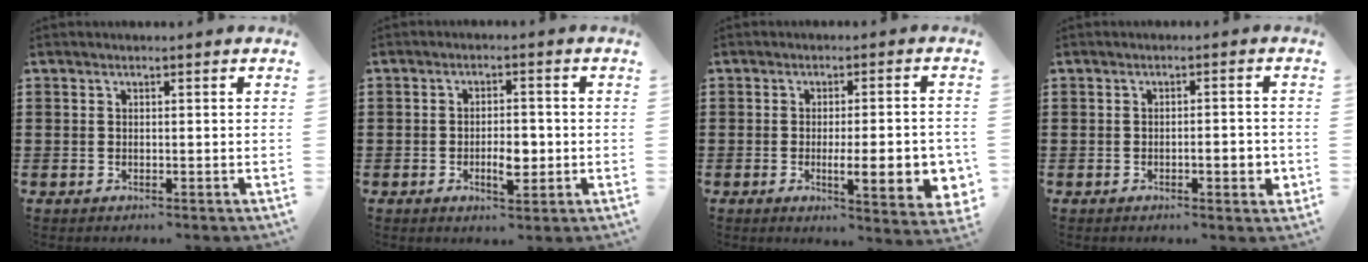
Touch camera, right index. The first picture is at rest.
{"total": 4.5, "force": [-1.1, 1.9, 3.9], "torque": [-0.069, 0.007, -0.019]}
{"total": 8.5, "force": [-1.5, 2.0, 8.1], "torque": [-0.106, -0.011, -0.023]}
{"total": 3.2, "force": [-1.0, 0.7, 2.9], "torque": [-0.048, 0.003, -0.018]}